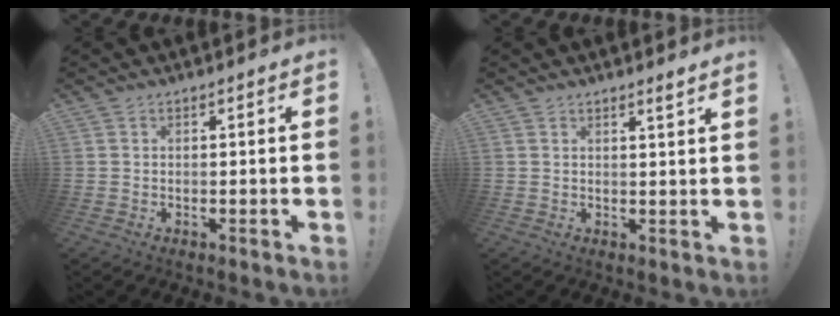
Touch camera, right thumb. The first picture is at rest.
{"total": 2.2, "force": [1.6, -0.9, 1.2], "torque": [-0.014, -0.014, 0.026]}